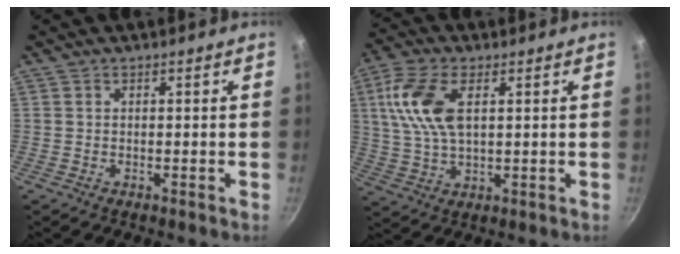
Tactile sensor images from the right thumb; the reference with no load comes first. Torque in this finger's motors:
{"motor_torque": [0.35, 2.59, 1.64, 0.33, 0.15]}